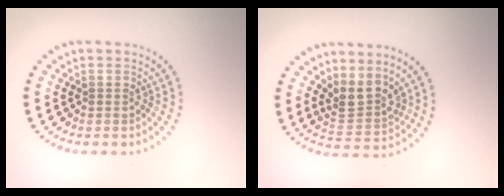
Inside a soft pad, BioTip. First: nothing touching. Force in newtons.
{"total": 3.0, "press": 2.3, "slide": 2.0}